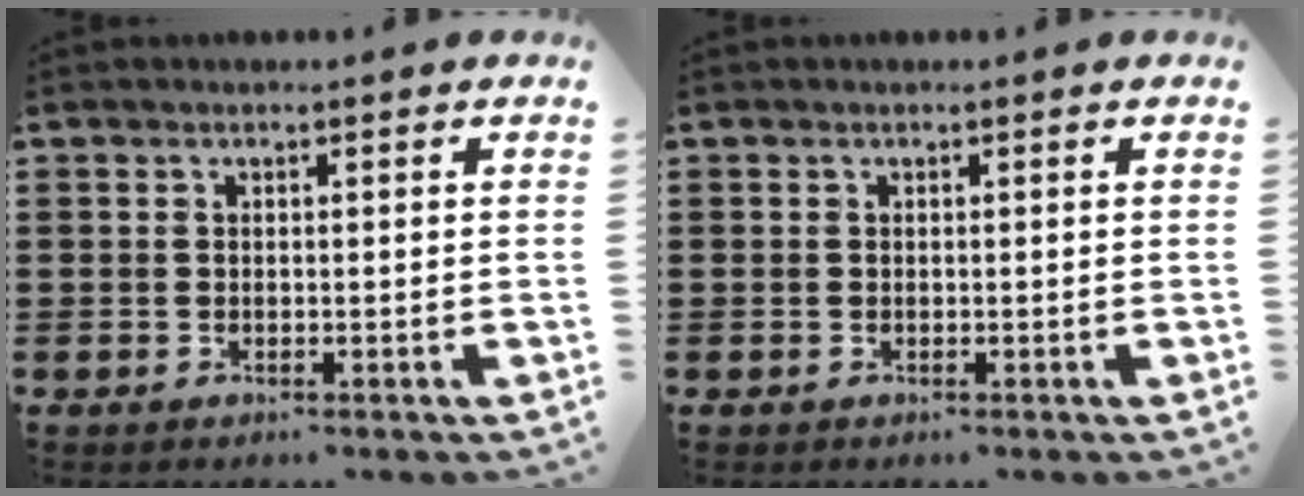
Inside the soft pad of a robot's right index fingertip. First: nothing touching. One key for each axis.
{"total": 0.0}